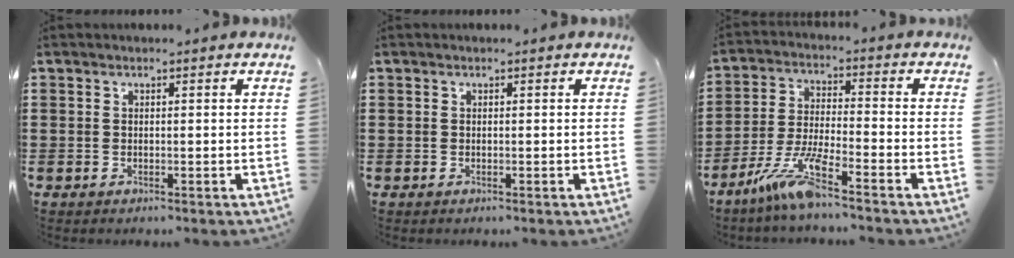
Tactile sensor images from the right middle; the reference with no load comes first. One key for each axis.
{"total": 0.0}
{"total": 8.3, "fx": -6.0, "fy": 0.4, "fz": 5.8, "tx": -0.130, "ty": -0.015, "tz": -0.118}